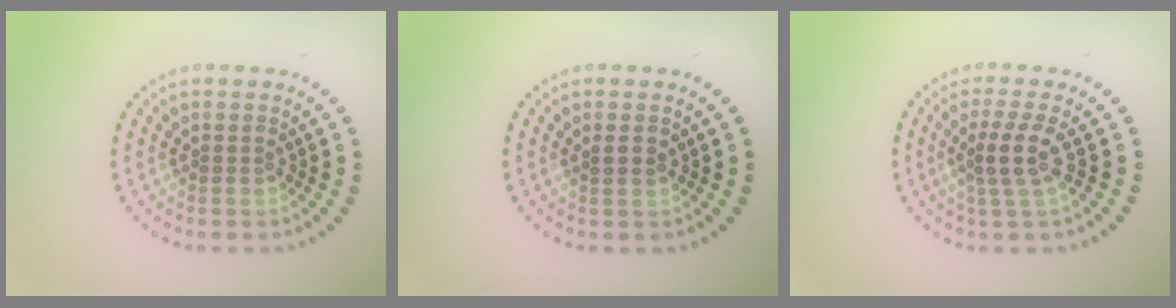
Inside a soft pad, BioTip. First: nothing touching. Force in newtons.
{"total": 0.7, "press": 0.6, "slide": 0.4}
{"total": 2.7, "press": 2.1, "slide": 1.7}